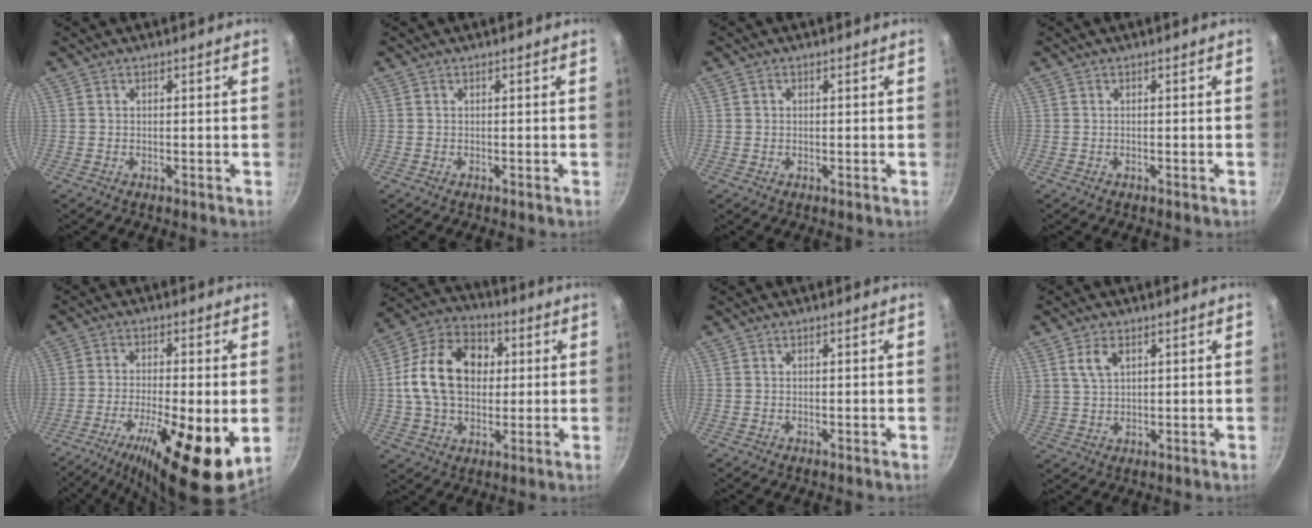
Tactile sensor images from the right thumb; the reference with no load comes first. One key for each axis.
{"total": 0.0}
{"total": 0.9, "fx": 0.2, "fy": 0.8, "fz": 0.3, "tx": -0.004, "ty": 0.002, "tz": 0.001}
{"total": 0.0}
{"total": 16.7, "fx": -5.4, "fy": 4.7, "fz": 15.1, "tx": -0.260, "ty": 0.001, "tz": -0.091}
{"total": 17.2, "fx": 1.9, "fy": 12.4, "fz": 11.7, "tx": -0.177, "ty": 0.022, "tz": 0.019}
{"total": 0.0}
{"total": 5.0, "fx": 2.3, "fy": 2.8, "fz": 3.4, "tx": -0.056, "ty": -0.004, "tz": 0.051}